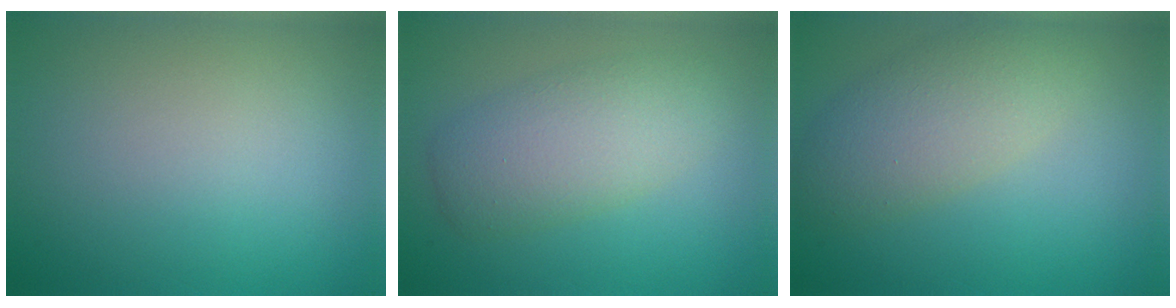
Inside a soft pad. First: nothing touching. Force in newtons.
{"total": 4.8, "press": 4.8, "slide": 0.1}
{"total": 4.9, "press": 4.9, "slide": 0.4}